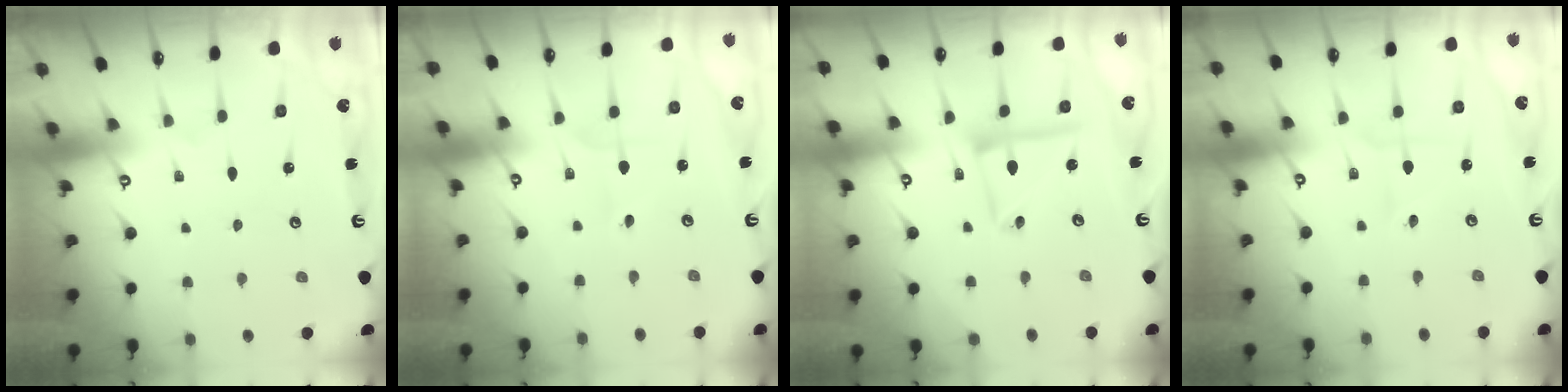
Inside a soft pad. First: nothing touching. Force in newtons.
{"total": 2.3, "press": 2.3, "slide": 0.2}
{"total": 10.8, "press": 10.8, "slide": 1.1}
{"total": 2.5, "press": 2.4, "slide": 0.6}